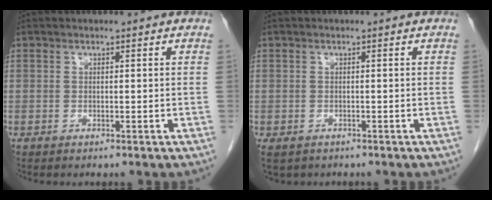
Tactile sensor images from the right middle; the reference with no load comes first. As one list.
[{"total": 3.5, "force": [-2.4, 2.2, 1.2], "torque": [-0.021, -0.004, -0.034]}]